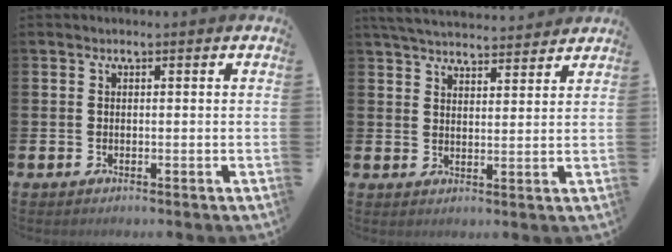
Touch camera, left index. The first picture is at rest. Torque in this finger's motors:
{"motor_torque": [1.03, -1.11, 0.15, 0.08]}